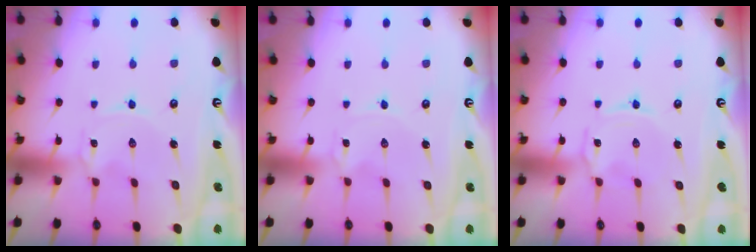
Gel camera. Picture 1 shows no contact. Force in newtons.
{"total": 0.0}
{"total": 1.4, "press": 1.3, "slide": 0.5}